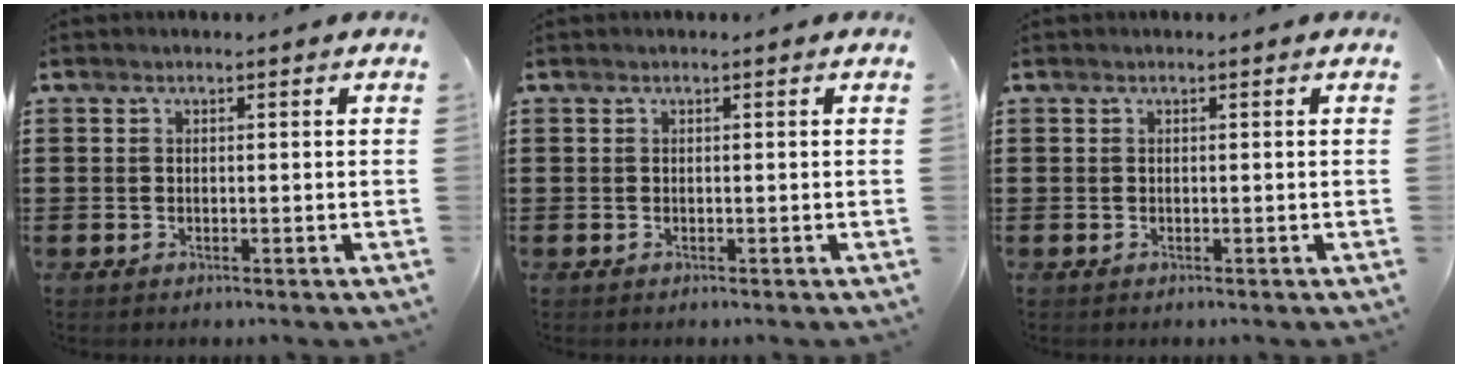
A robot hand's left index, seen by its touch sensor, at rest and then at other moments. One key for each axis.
{"total": 0.0}
{"total": 0.0}